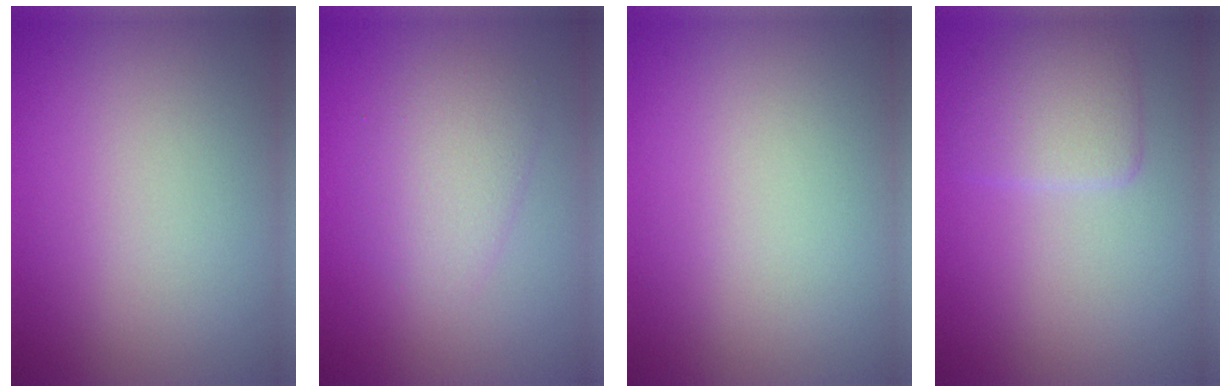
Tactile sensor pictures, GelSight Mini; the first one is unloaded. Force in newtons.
{"total": 2.7, "press": 2.7, "slide": 0.1}
{"total": 0.0}
{"total": 2.8, "press": 2.8, "slide": 0.3}